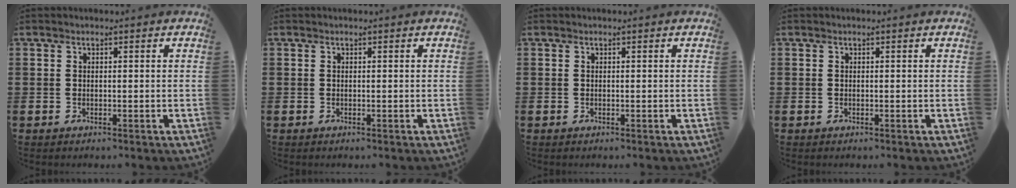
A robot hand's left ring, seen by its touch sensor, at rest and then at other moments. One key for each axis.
{"total": 0.0}
{"total": 0.0}
{"total": 0.0}